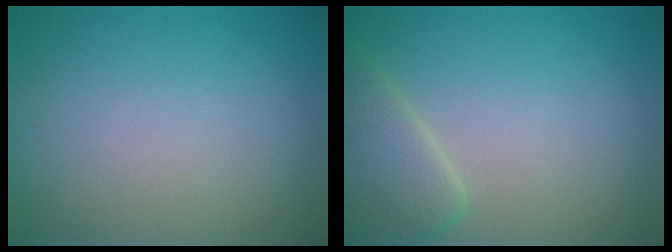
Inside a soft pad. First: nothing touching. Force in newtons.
{"total": 3.7, "press": 3.7, "slide": 0.3}